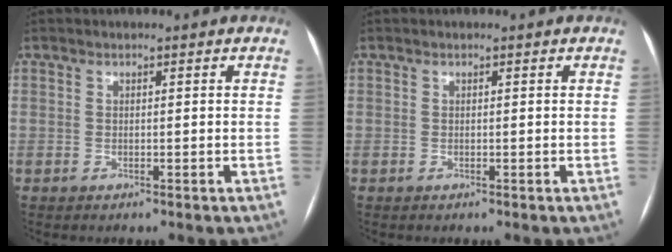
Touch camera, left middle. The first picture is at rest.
{"total": 0.0}